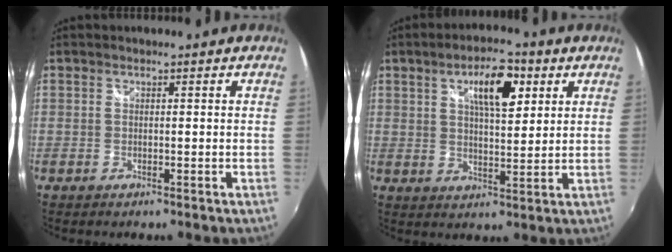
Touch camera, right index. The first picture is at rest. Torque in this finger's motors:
{"motor_torque": [0.75, 0.12, 0.21, 0.06]}